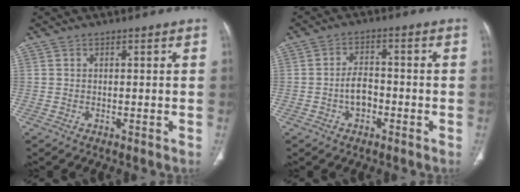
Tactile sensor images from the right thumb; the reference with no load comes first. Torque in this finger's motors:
{"motor_torque": [0.85, 0.59, 0.60, -0.33, 0.12]}